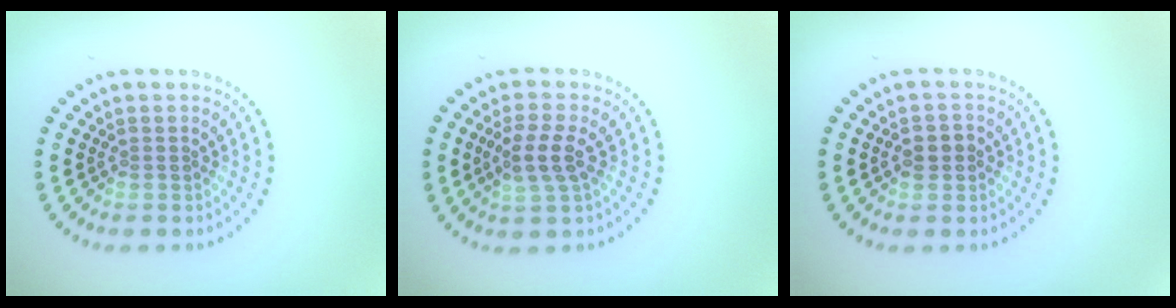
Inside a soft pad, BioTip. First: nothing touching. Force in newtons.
{"total": 2.9, "press": 2.6, "slide": 1.2}
{"total": 1.7, "press": 1.7, "slide": 0.2}